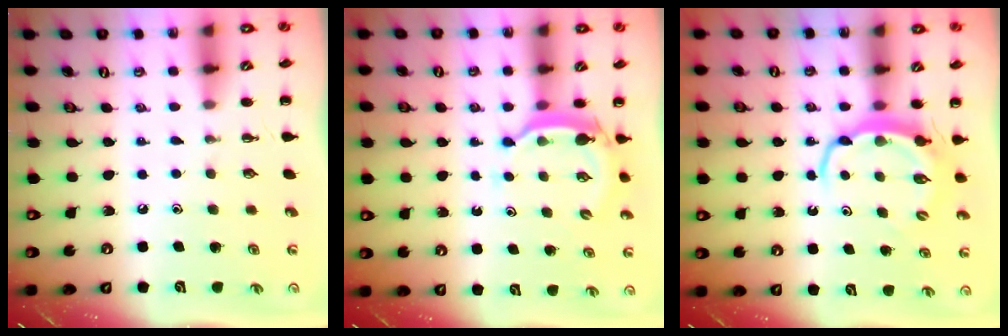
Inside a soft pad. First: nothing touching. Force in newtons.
{"total": 5.2, "press": 5.1, "slide": 1.0}
{"total": 6.2, "press": 6.2, "slide": 0.5}